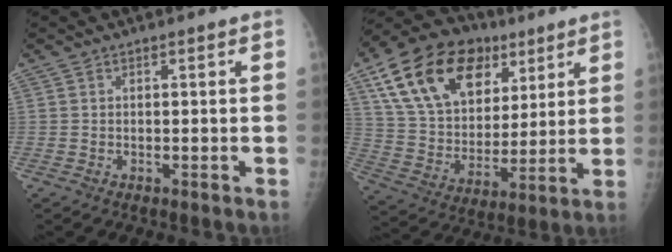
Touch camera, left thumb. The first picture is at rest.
{"total": 23.6, "force": [11.5, 15.3, 13.8], "torque": [-0.222, -0.013, 0.200]}